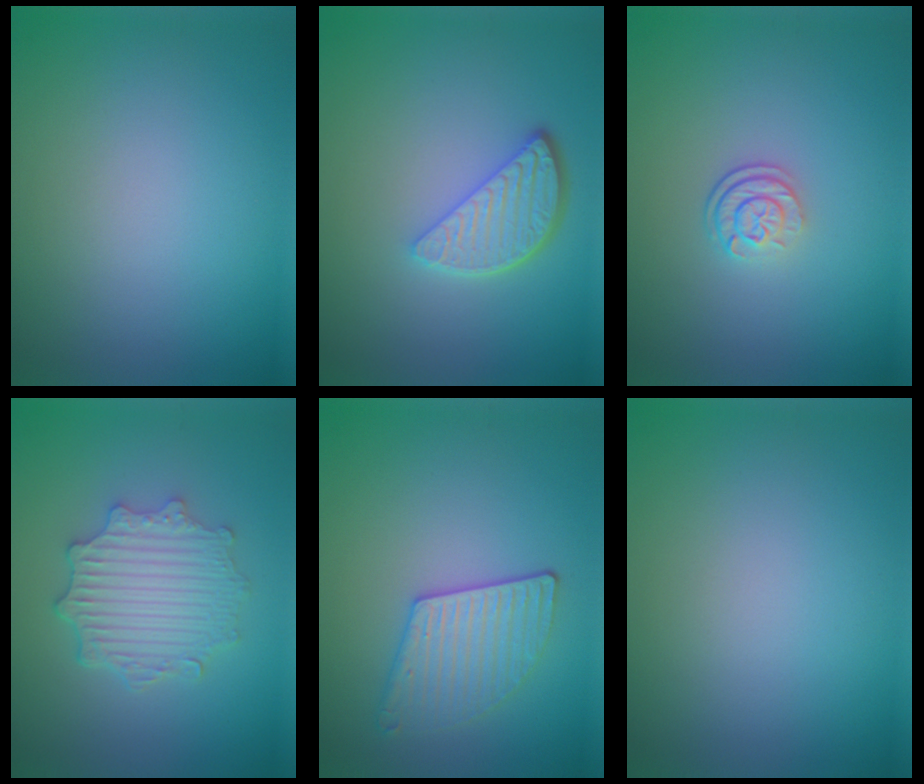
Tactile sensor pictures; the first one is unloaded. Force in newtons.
{"total": 3.6, "press": 3.0, "slide": 2.0}
{"total": 2.4, "press": 1.7, "slide": 1.7}
{"total": 4.5, "press": 3.7, "slide": 2.7}
{"total": 2.9, "press": 2.9, "slide": 0.6}
{"total": 0.0}